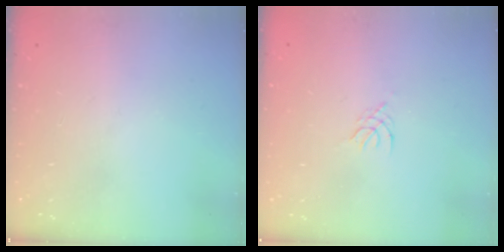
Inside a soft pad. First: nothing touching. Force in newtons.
{"total": 1.2, "press": 1.2, "slide": 0.3}